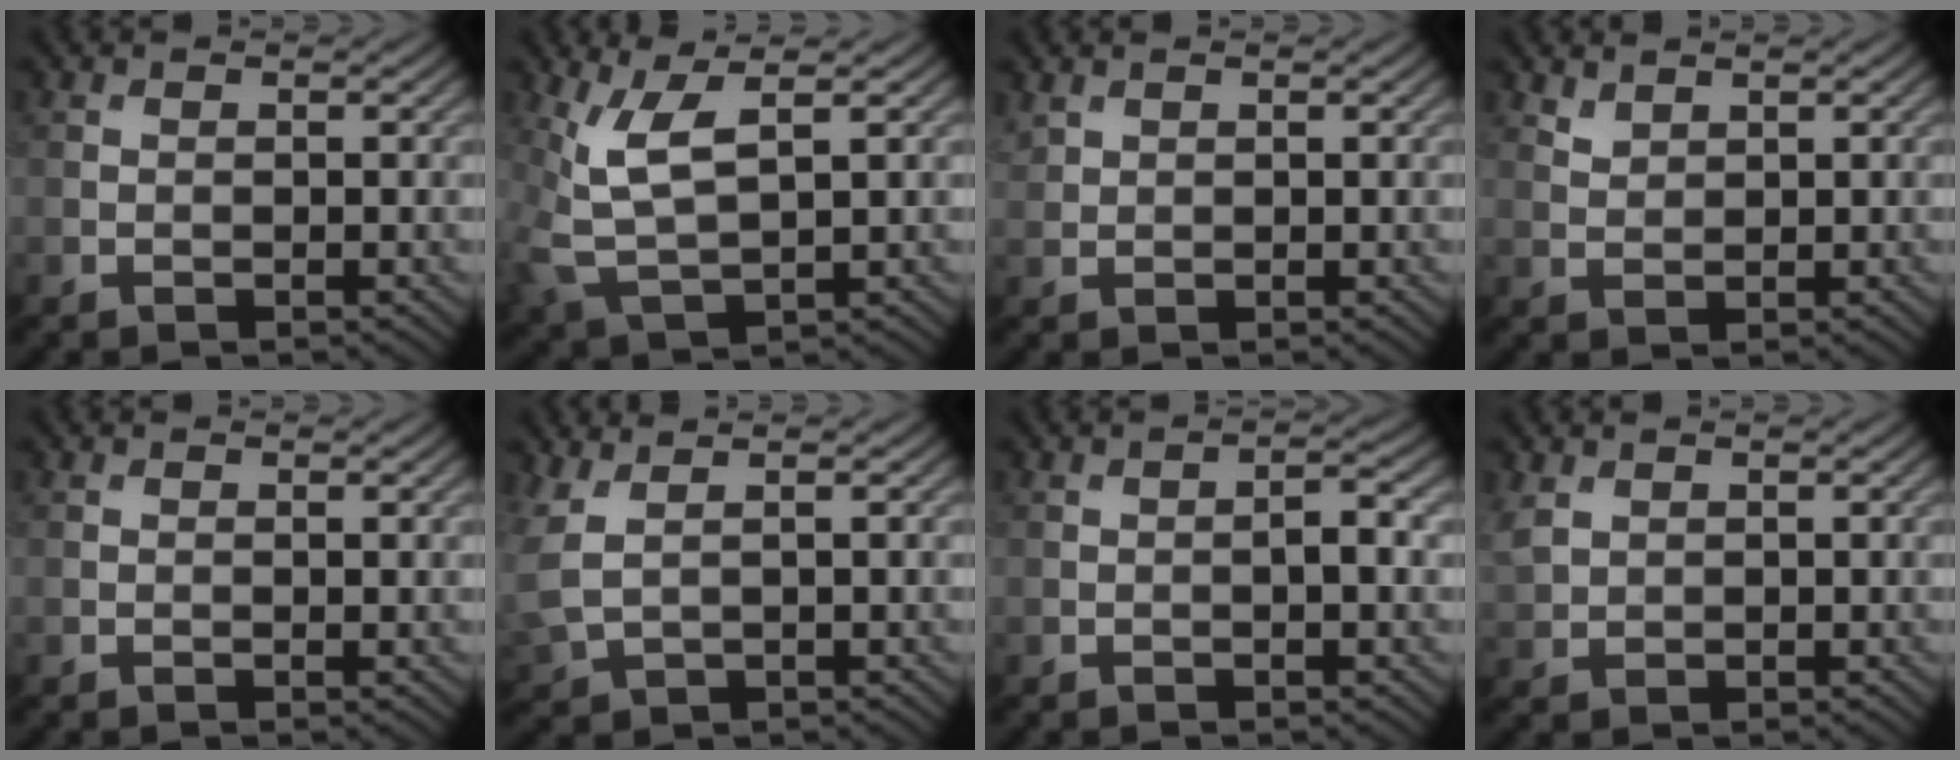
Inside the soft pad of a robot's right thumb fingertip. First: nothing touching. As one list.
[{"total": 6.5, "force": [2.0, 2.2, 5.7], "torque": [-0.149, 0.003, 0.045]}, {"total": 1.1, "force": [1.0, 0.4, 0.3], "torque": [-0.014, 0.004, 0.026]}, {"total": 1.5, "force": [1.3, 0.5, 0.5], "torque": [-0.016, 0.001, 0.032]}, {"total": 0.0}, {"total": 3.6, "force": [1.5, 1.6, 2.8], "torque": [-0.094, 0.000, 0.039]}, {"total": 2.1, "force": [-0.2, 0.6, 2.0], "torque": [-0.033, 0.003, -0.005]}, {"total": 2.1, "force": [1.2, 1.4, 1.1], "torque": [-0.037, 0.003, 0.030]}]